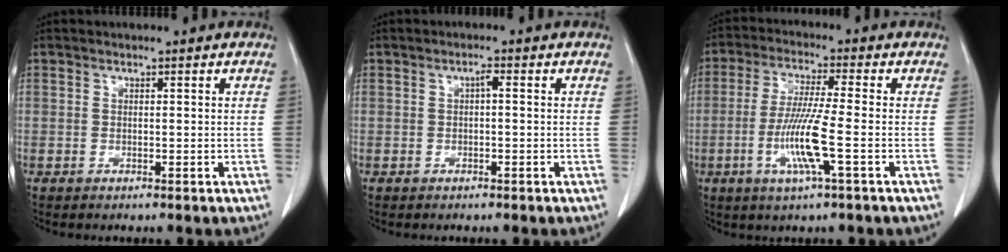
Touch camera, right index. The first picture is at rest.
{"total": 1.1, "force": [0.0, 0.2, 1.0], "torque": [-0.018, 0.003, 0.000]}
{"total": 9.2, "force": [-2.6, -0.4, 8.8], "torque": [-0.178, -0.013, -0.054]}